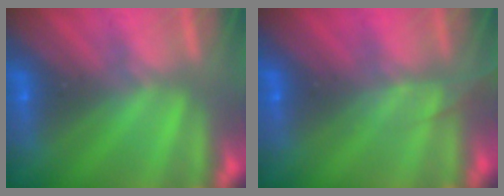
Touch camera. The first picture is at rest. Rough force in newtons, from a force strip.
{"total": 2.6}